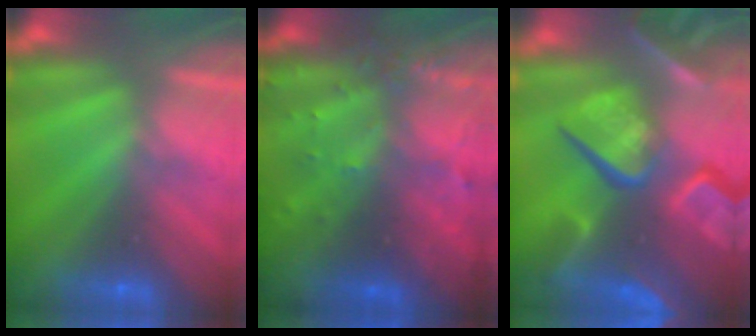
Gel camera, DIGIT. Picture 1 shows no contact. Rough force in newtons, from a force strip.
{"total": 7.5}
{"total": 8.1}